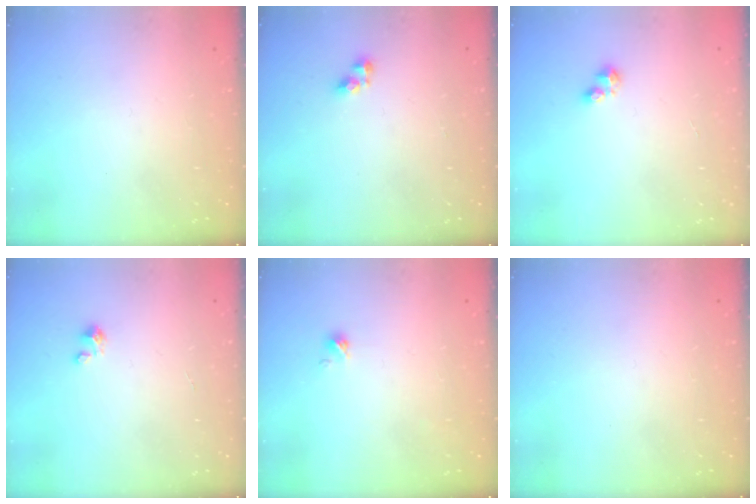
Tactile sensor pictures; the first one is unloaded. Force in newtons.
{"total": 4.2, "press": 4.2, "slide": 0.4}
{"total": 2.6, "press": 2.5, "slide": 0.3}
{"total": 1.8, "press": 1.8, "slide": 0.2}
{"total": 0.0}
{"total": 0.0}